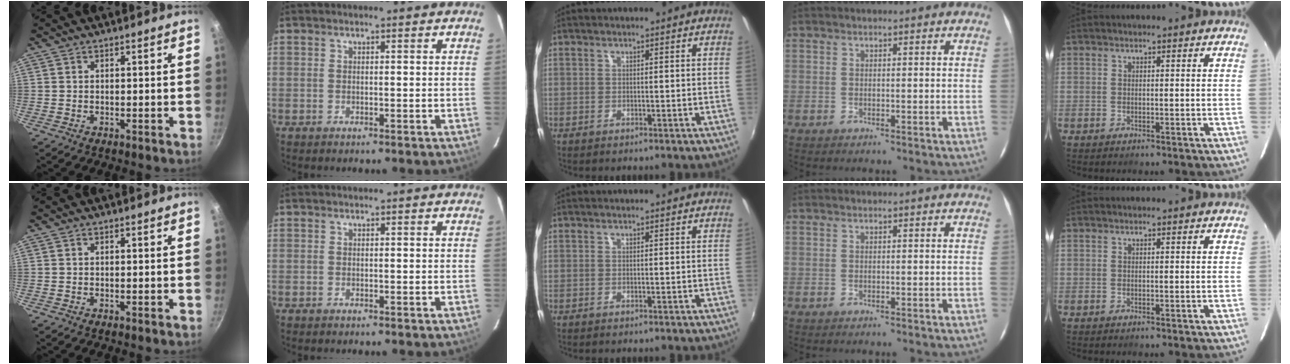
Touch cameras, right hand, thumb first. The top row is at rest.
{}